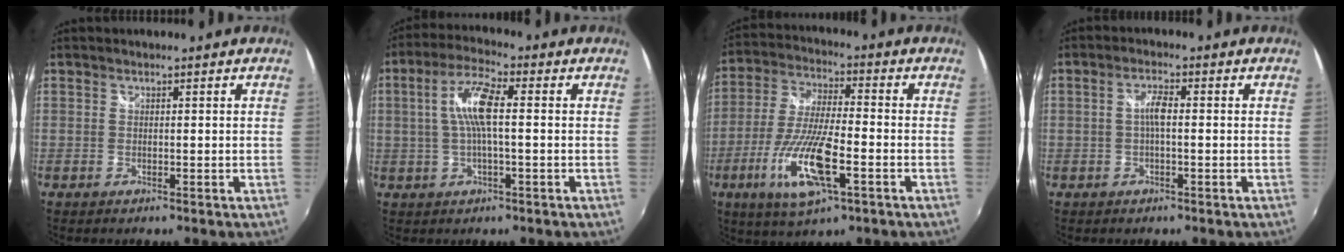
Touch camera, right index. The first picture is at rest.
{"total": 8.2, "force": [0.5, 1.7, 8.0], "torque": [-0.159, 0.011, 0.011]}
{"total": 15.2, "force": [-5.8, 4.1, 13.5], "torque": [-0.285, -0.019, -0.109]}
{"total": 2.8, "force": [-0.2, 0.7, 2.7], "torque": [-0.053, 0.007, -0.004]}